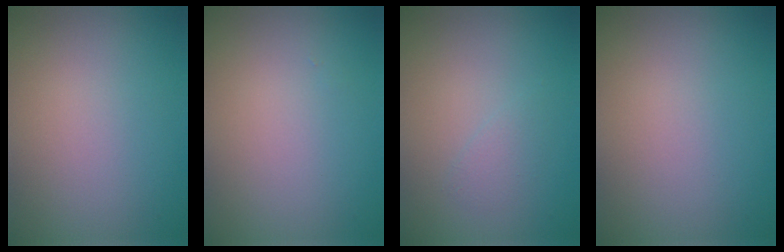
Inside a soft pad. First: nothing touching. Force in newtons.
{"total": 0.0}
{"total": 0.9, "press": 0.9, "slide": 0.1}
{"total": 0.0}